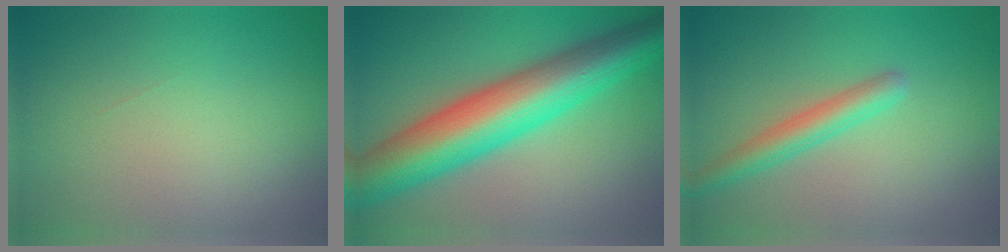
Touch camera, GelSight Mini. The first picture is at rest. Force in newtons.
{"total": 11.7, "press": 11.7, "slide": 0.0}
{"total": 2.9, "press": 2.9, "slide": 0.1}